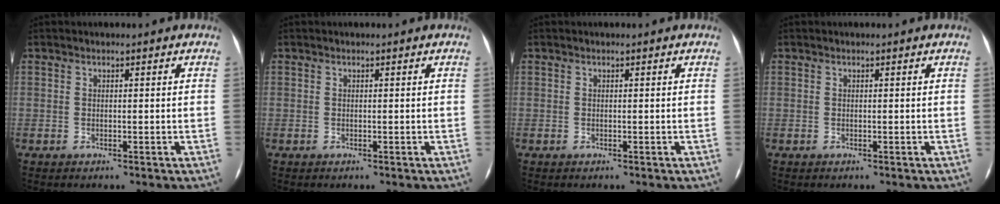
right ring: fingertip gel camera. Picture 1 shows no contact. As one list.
[{"total": 0.0}, {"total": 0.0}, {"total": 0.0}]